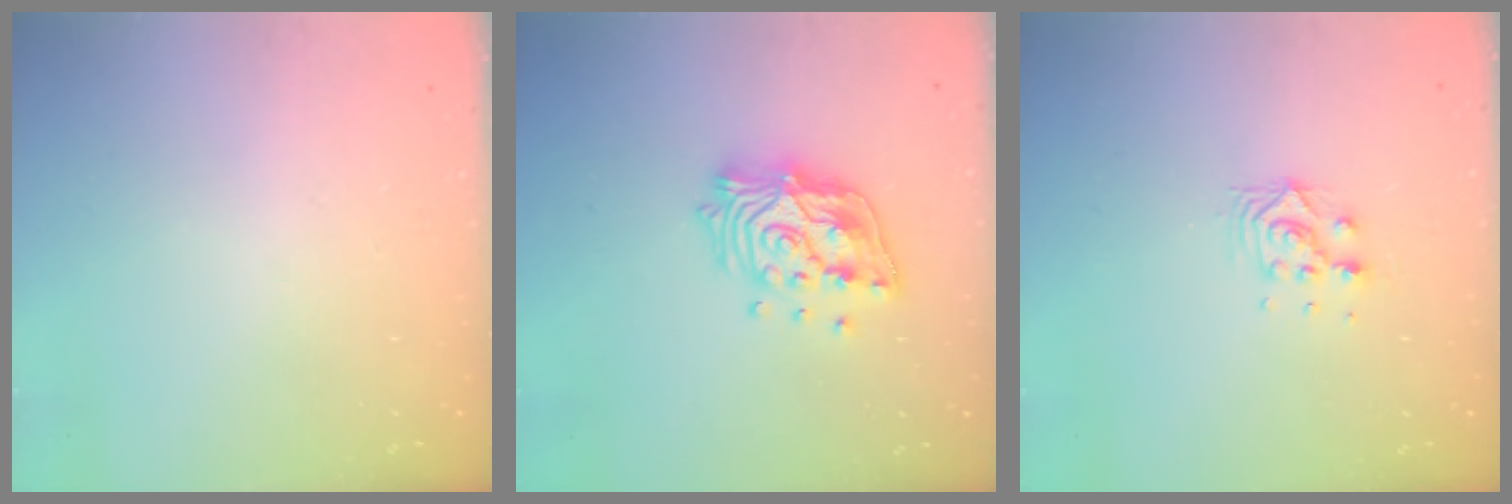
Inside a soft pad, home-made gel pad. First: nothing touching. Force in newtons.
{"total": 15.1, "press": 15.1, "slide": 1.2}
{"total": 7.0, "press": 7.0, "slide": 0.5}